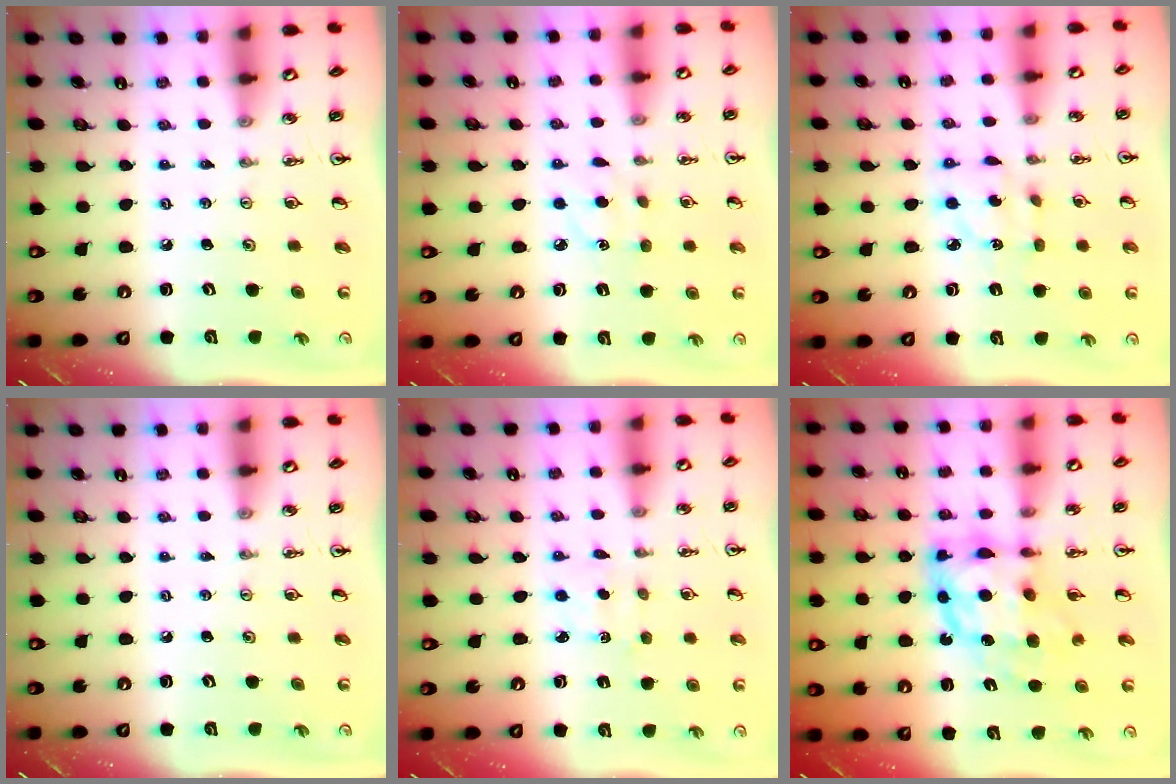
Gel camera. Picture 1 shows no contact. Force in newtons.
{"total": 5.3, "press": 5.3, "slide": 0.6}
{"total": 4.9, "press": 4.9, "slide": 0.4}
{"total": 0.0}
{"total": 2.1, "press": 2.0, "slide": 0.6}
{"total": 11.5, "press": 11.4, "slide": 0.9}